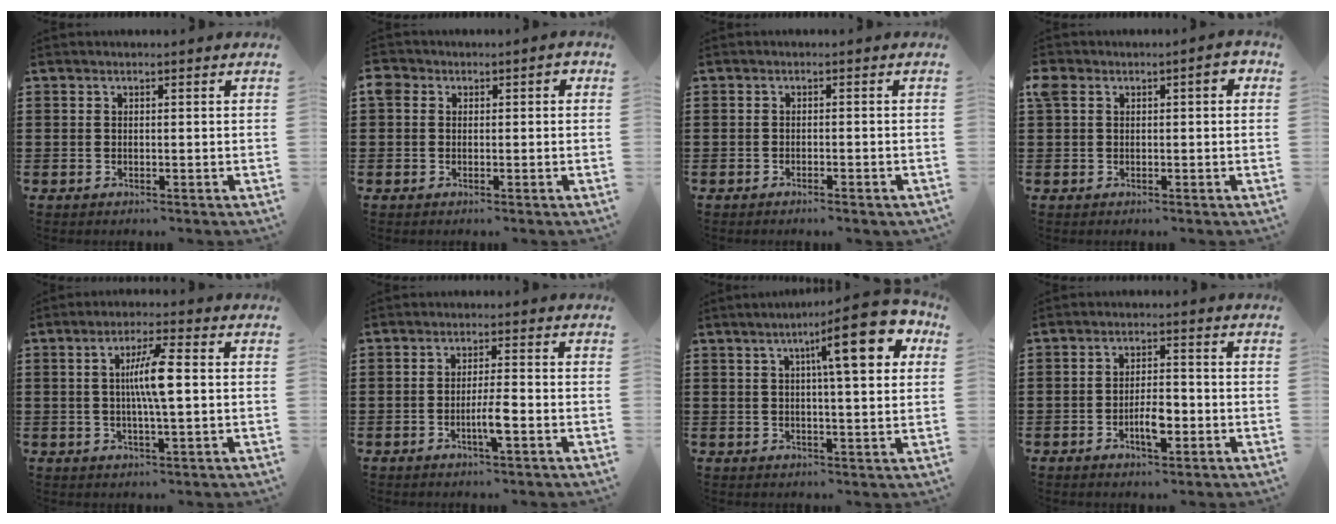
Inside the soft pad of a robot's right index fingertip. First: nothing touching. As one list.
[{"total": 2.2, "force": [0.1, 1.8, 1.2], "torque": [-0.030, 0.008, -0.001]}, {"total": 1.0, "force": [-0.8, 0.1, 0.5], "torque": [-0.013, -0.002, -0.016]}, {"total": 3.6, "force": [0.7, 1.9, 3.0], "torque": [-0.055, 0.008, 0.008]}, {"total": 6.6, "force": [0.4, 0.5, 6.6], "torque": [-0.120, -0.002, 0.002]}, {"total": 3.9, "force": [-1.4, 0.3, 3.6], "torque": [-0.068, -0.003, -0.029]}, {"total": 12.0, "force": [5.1, 1.9, 10.7], "torque": [-0.166, -0.016, 0.072]}, {"total": 4.5, "force": [-1.7, 1.7, 3.8], "torque": [-0.072, 0.006, -0.032]}]